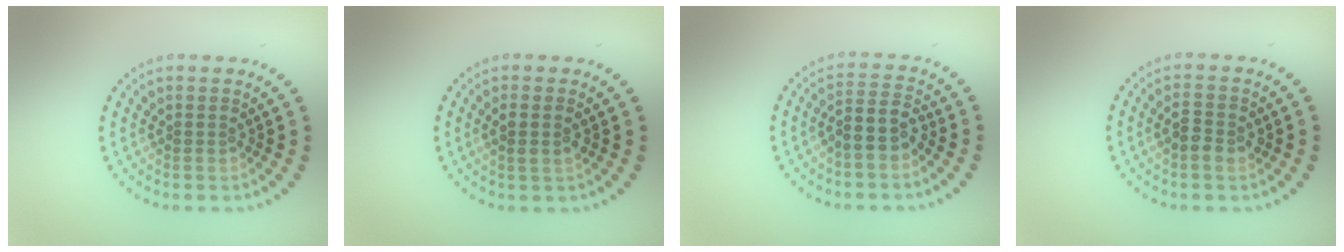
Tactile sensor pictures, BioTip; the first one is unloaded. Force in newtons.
{"total": 1.6, "press": 1.4, "slide": 0.7}
{"total": 2.9, "press": 2.5, "slide": 1.6}
{"total": 2.2, "press": 2.2, "slide": 0.2}